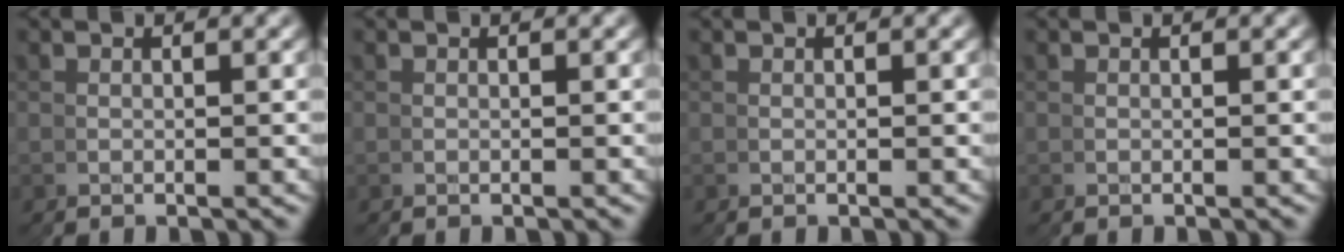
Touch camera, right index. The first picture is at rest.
{"total": 0.0}
{"total": 0.0}
{"total": 0.0}